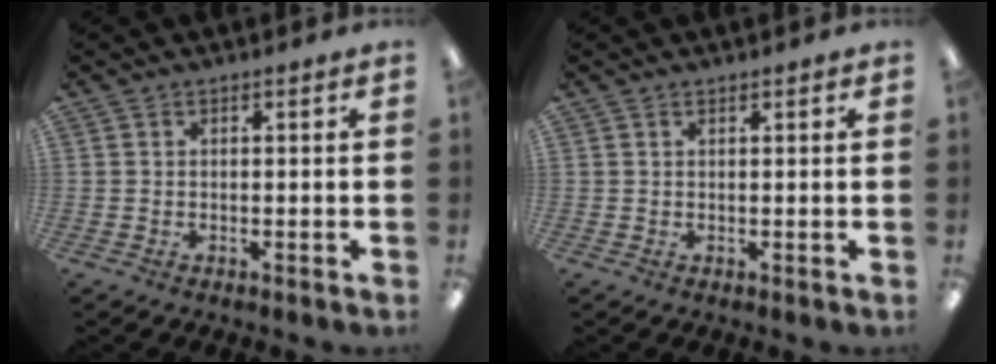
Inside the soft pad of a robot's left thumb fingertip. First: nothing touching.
{"total": 0.6, "force": [0.5, 0.2, 0.3], "torque": [-0.008, 0.002, 0.009]}